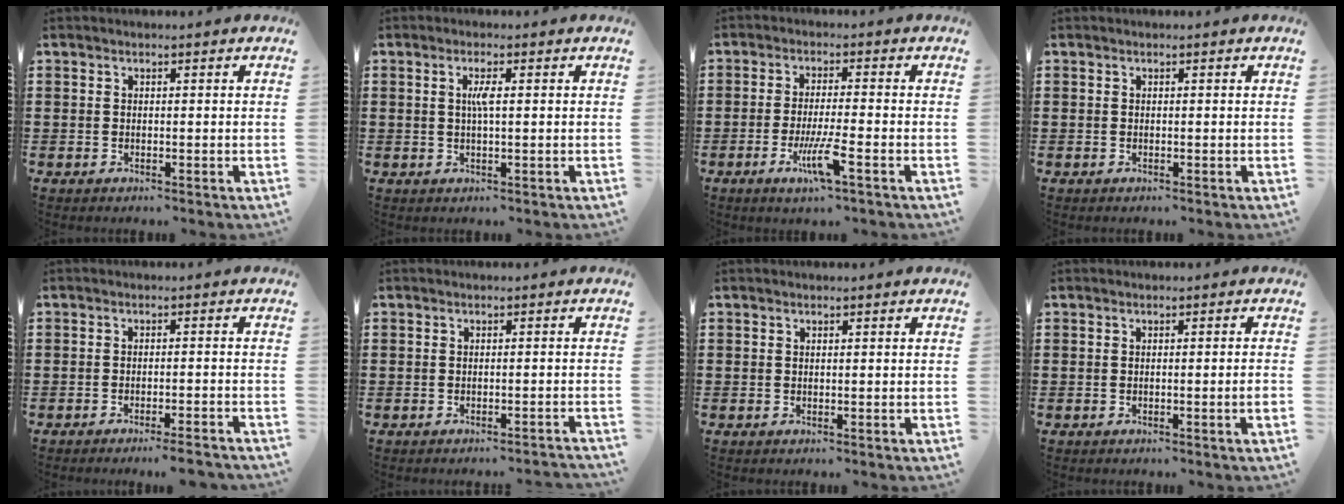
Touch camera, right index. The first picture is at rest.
{"total": 2.5, "force": [0.4, 0.3, 2.5], "torque": [-0.049, 0.000, 0.005]}
{"total": 6.2, "force": [-3.0, 0.5, 5.4], "torque": [-0.105, -0.013, -0.054]}
{"total": 0.0}
{"total": 1.5, "force": [-1.4, 0.0, 0.6], "torque": [-0.012, -0.001, -0.027]}
{"total": 1.1, "force": [-0.9, -0.2, 0.5], "torque": [-0.009, -0.002, -0.018]}
{"total": 0.0}
{"total": 1.1, "force": [-0.5, -0.2, 1.0], "torque": [-0.016, -0.004, -0.009]}